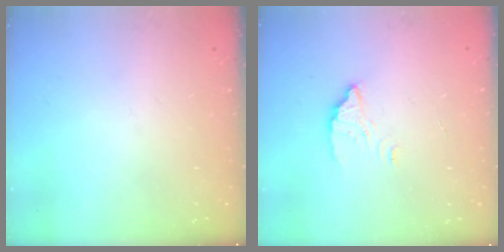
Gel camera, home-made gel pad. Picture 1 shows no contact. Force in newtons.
{"total": 2.7, "press": 2.7, "slide": 0.1}